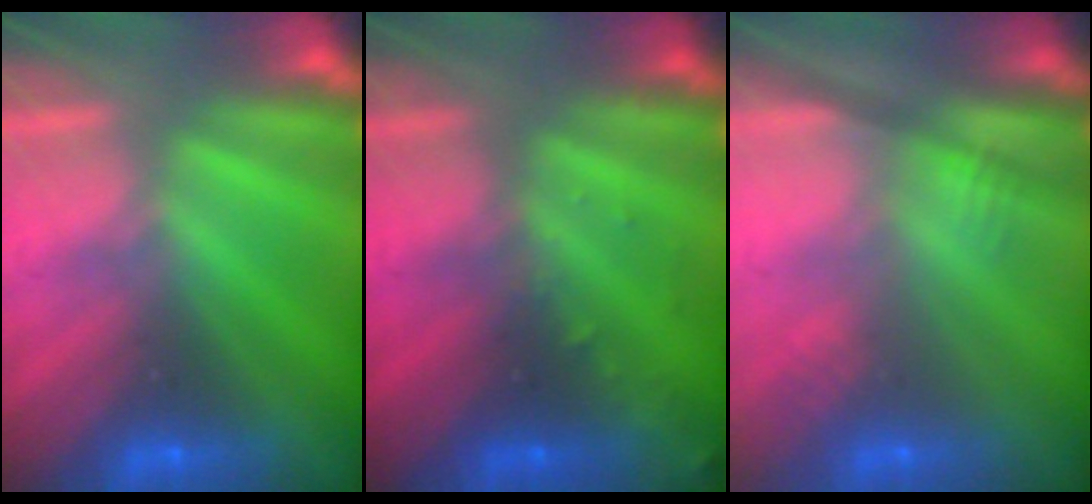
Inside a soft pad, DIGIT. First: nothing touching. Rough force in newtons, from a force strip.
{"total": 2.7}
{"total": 2.5}